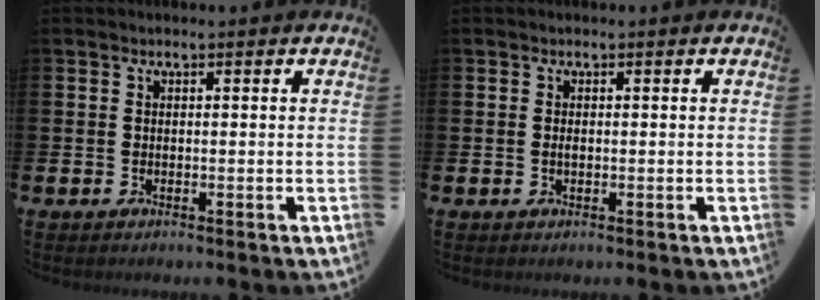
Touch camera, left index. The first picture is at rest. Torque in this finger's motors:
{"motor_torque": [0.31, 0.23, 0.00, 0.00]}